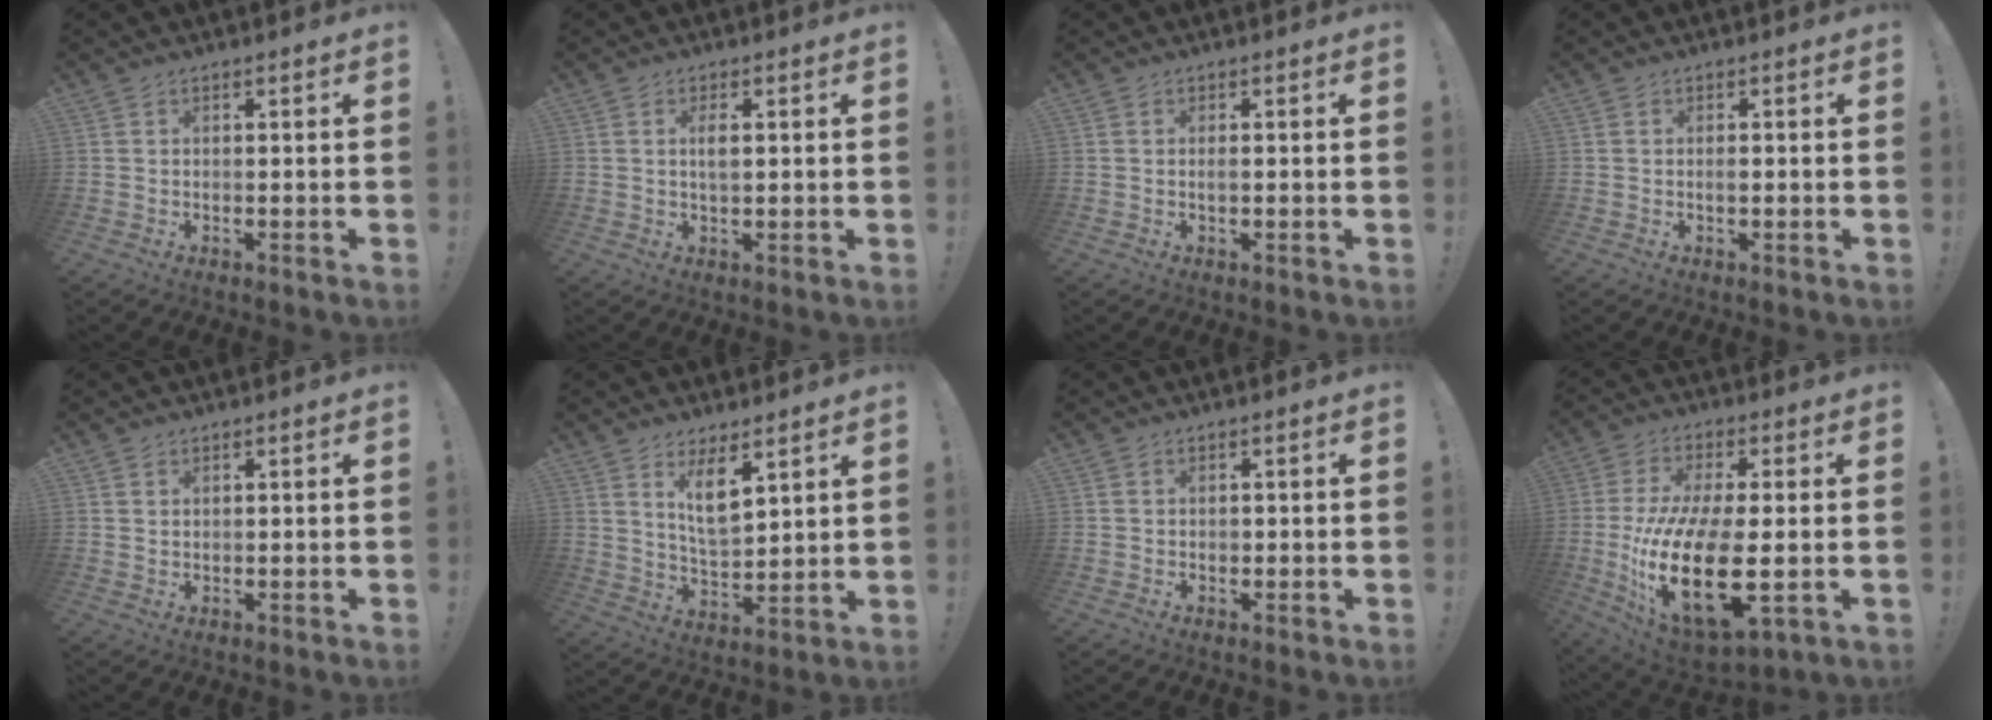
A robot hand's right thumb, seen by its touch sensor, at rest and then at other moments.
{"total": 3.0, "force": [0.6, 1.1, 2.7], "torque": [-0.048, -0.006, 0.003]}
{"total": 0.8, "force": [-0.3, 0.3, 0.7], "torque": [-0.011, 0.000, -0.007]}
{"total": 0.9, "force": [-0.4, 0.3, 0.8], "torque": [-0.010, 0.001, -0.009]}
{"total": 1.2, "force": [1.0, 0.7, 0.3], "torque": [0.001, -0.003, 0.018]}
{"total": 9.8, "force": [6.0, 4.8, 6.0], "torque": [-0.088, -0.038, 0.113]}
{"total": 0.8, "force": [-0.2, 0.8, 0.2], "torque": [-0.007, 0.005, -0.004]}
{"total": 25.0, "force": [-3.2, 10.9, 22.2], "torque": [-0.424, -0.017, -0.045]}